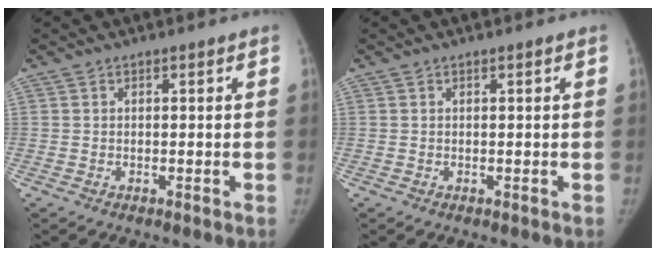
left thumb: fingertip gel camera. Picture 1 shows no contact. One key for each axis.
{"total": 0.0}